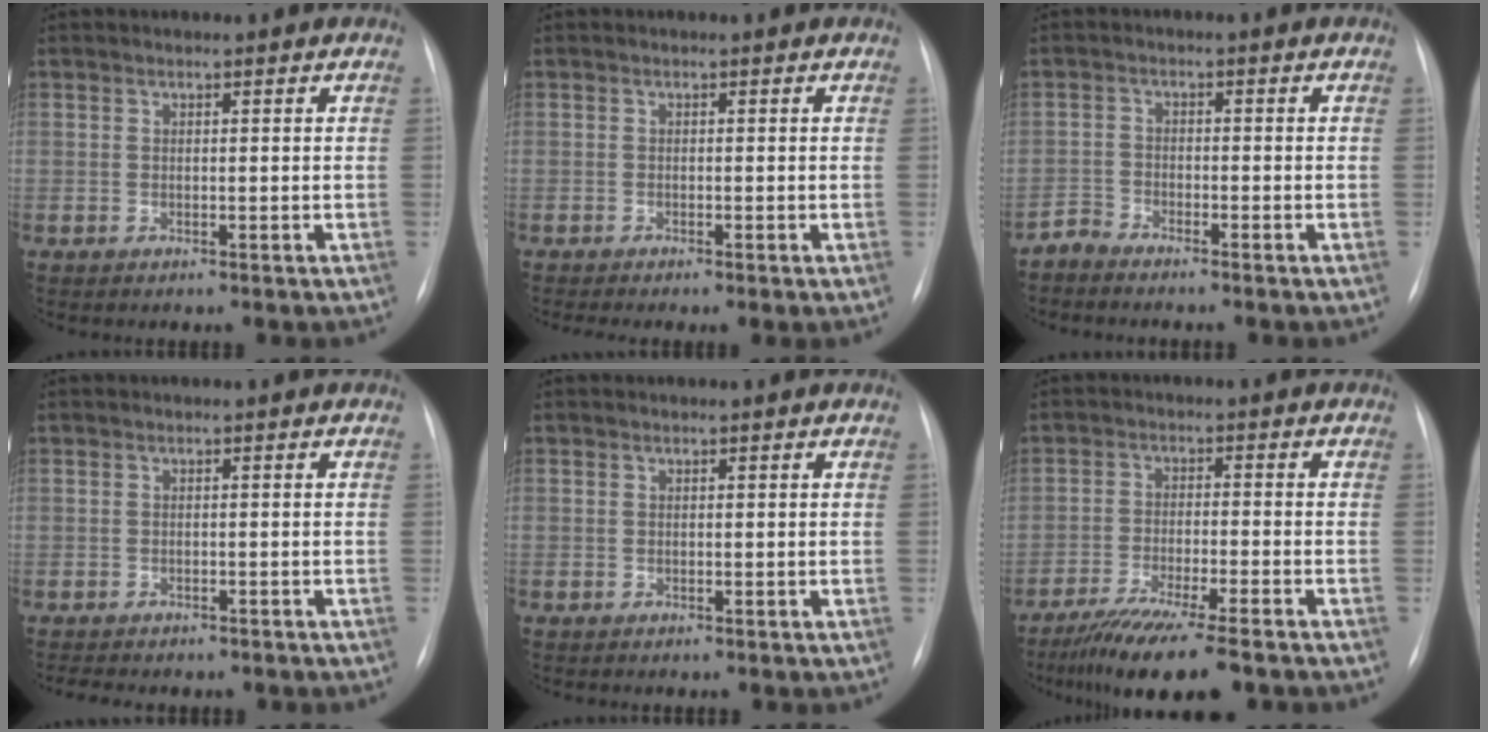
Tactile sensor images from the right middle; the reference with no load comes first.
{"total": 1.5, "force": [-1.0, -0.2, 1.1], "torque": [-0.022, -0.006, -0.019]}
{"total": 2.2, "force": [-2.2, 0.2, -0.1], "torque": [0.005, -0.006, -0.045]}
{"total": 10.1, "force": [-8.8, 1.7, 4.6], "torque": [-0.070, -0.005, -0.120]}
{"total": 0.0}
{"total": 11.6, "force": [-9.1, 0.7, 7.2], "torque": [-0.114, -0.030, -0.146]}